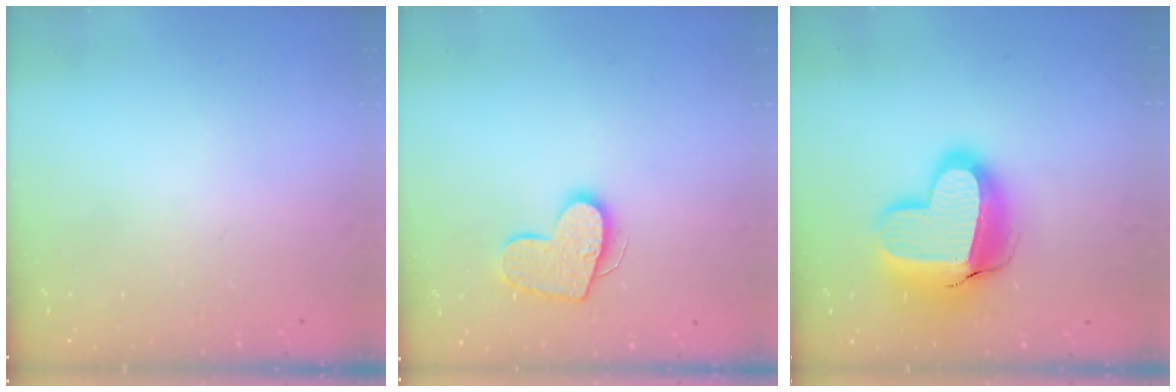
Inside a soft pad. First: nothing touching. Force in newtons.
{"total": 12.4, "press": 12.4, "slide": 0.7}
{"total": 19.2, "press": 19.2, "slide": 1.5}